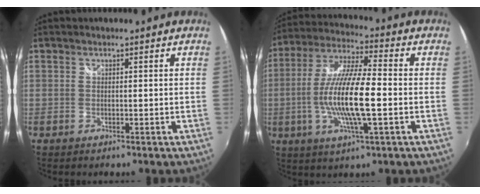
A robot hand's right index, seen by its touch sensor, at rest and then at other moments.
{"total": 15.2, "force": [-2.5, 2.6, 14.7], "torque": [-0.287, -0.006, -0.049]}